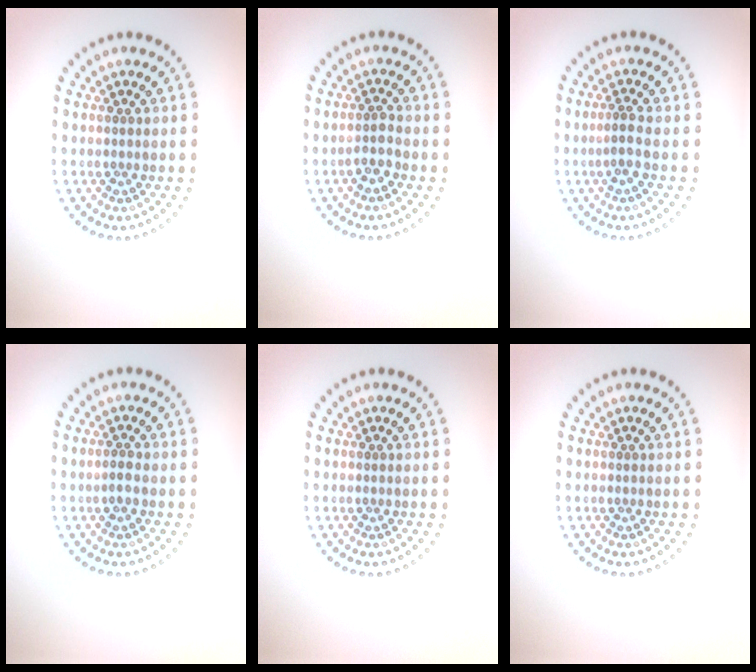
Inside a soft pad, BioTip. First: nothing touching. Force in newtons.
{"total": 1.7, "press": 1.3, "slide": 1.0}
{"total": 1.6, "press": 1.2, "slide": 1.0}
{"total": 1.0, "press": 0.9, "slide": 0.4}
{"total": 0.0}
{"total": 0.0}